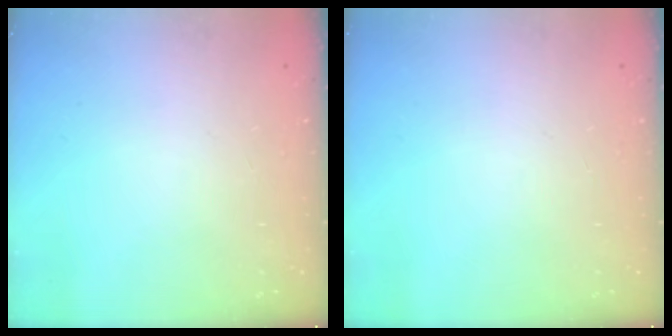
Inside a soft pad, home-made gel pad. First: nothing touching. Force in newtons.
{"total": 0.0}